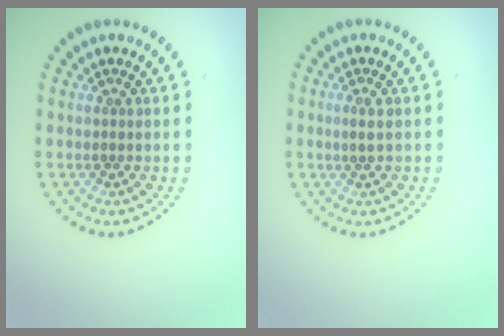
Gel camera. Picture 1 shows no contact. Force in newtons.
{"total": 1.0, "press": 0.8, "slide": 0.6}